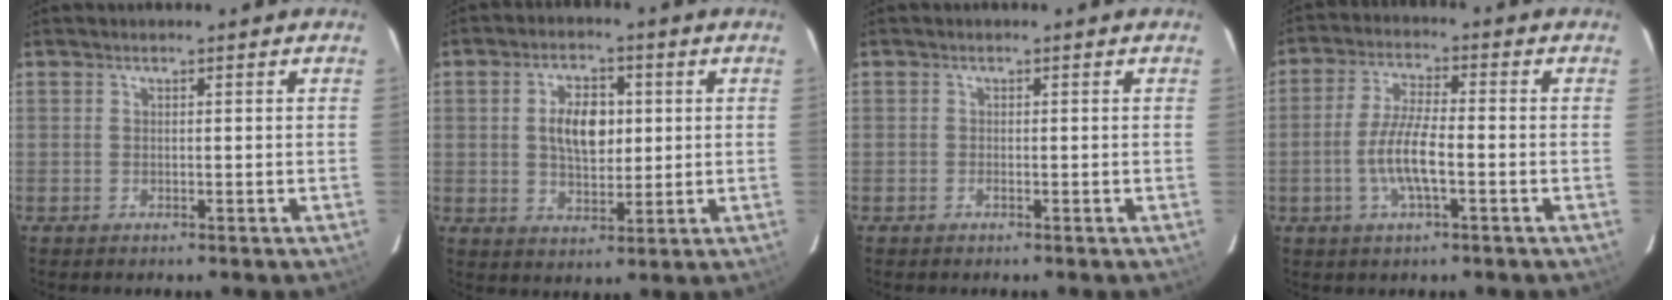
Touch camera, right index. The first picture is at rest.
{"total": 8.0, "force": [1.1, 4.4, 6.6], "torque": [-0.117, 0.011, 0.023]}
{"total": 0.5, "force": [-0.4, 0.3, 0.2], "torque": [-0.005, -0.001, -0.008]}
{"total": 8.0, "force": [-2.4, 1.7, 7.4], "torque": [-0.151, -0.002, -0.046]}